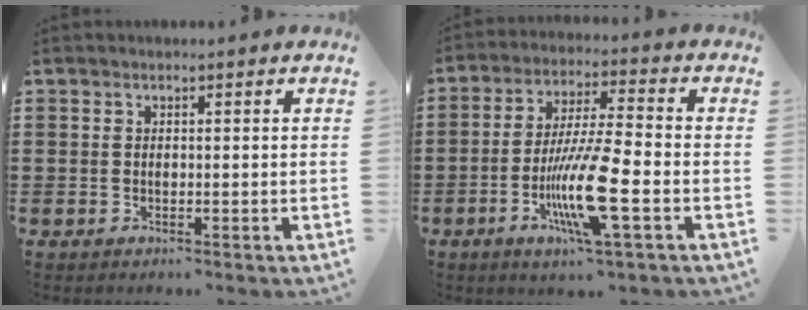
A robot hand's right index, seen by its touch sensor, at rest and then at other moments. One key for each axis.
{"total": 12.0, "fx": -4.0, "fy": 1.8, "fz": 11.2, "tx": -0.228, "ty": -0.015, "tz": -0.079}